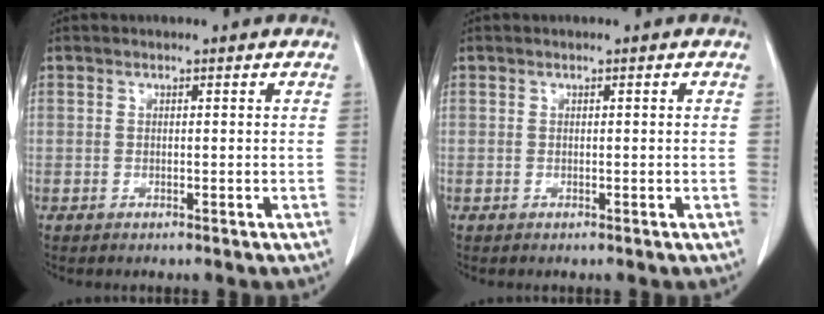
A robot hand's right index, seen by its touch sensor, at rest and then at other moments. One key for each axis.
{"total": 0.0}